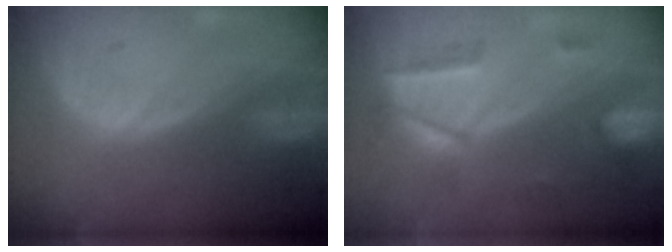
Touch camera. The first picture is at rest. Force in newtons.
{"total": 7.3, "press": 6.4, "slide": 3.5}